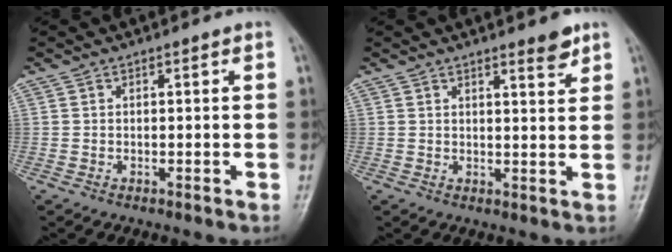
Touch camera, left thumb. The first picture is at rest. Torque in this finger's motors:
{"motor_torque": [0.05, 0.00, -0.15, -0.36, 0.06]}